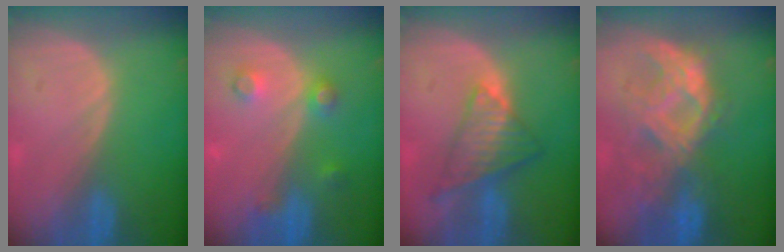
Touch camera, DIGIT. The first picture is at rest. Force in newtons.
{"total": 4.1, "press": 3.6, "slide": 2.0}
{"total": 7.6, "press": 6.4, "slide": 4.0}
{"total": 9.5, "press": 8.9, "slide": 3.5}